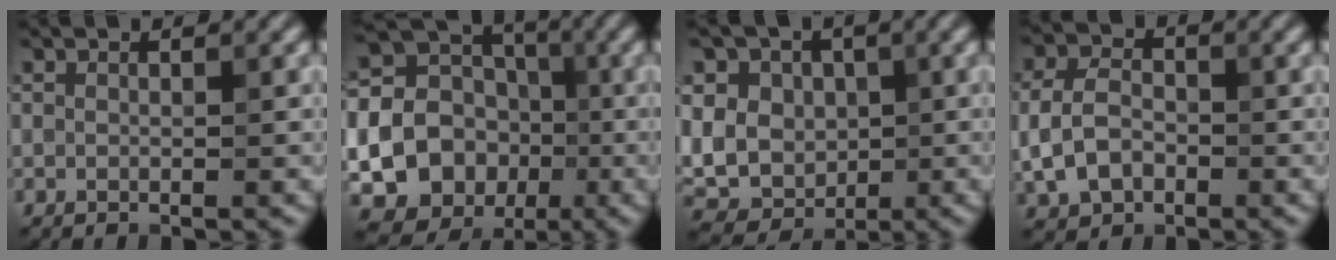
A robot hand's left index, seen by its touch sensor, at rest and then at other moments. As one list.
[{"total": 22.9, "force": [-3.5, 21.4, 7.4], "torque": [-0.180, -0.002, -0.106]}, {"total": 13.6, "force": [2.0, 11.4, 7.1], "torque": [-0.138, 0.043, 0.008]}, {"total": 4.1, "force": [-0.9, 2.9, 2.7], "torque": [-0.064, 0.004, -0.018]}]